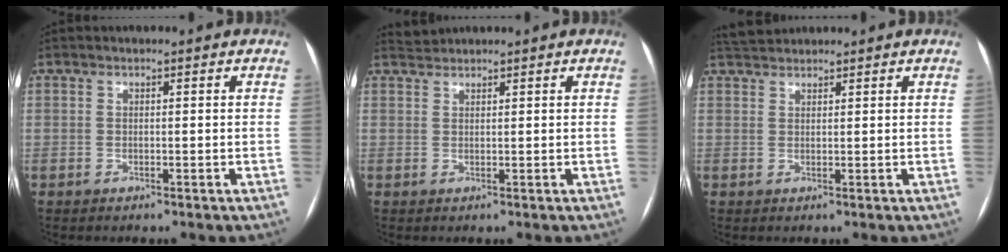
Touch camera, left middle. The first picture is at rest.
{"total": 1.5, "force": [1.4, -0.2, -0.4], "torque": [-0.003, 0.011, 0.035]}
{"total": 3.2, "force": [3.1, 0.4, 0.5], "torque": [-0.015, 0.023, 0.061]}